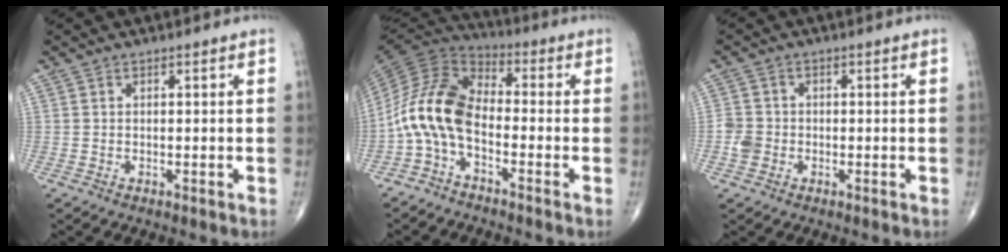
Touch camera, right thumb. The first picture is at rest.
{"total": 11.4, "force": [-3.1, 6.3, 9.0], "torque": [-0.177, 0.056, -0.078]}
{"total": 3.2, "force": [-1.0, 2.8, 1.2], "torque": [-0.014, 0.009, -0.022]}